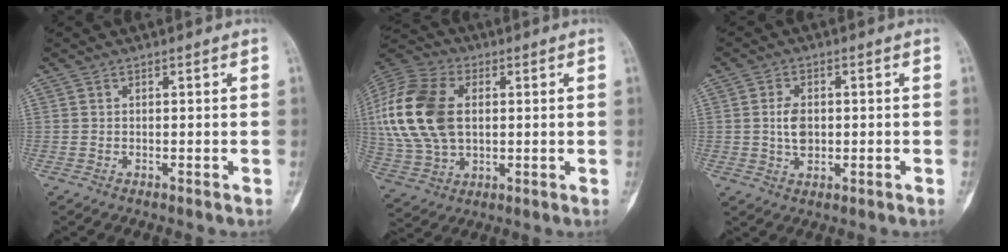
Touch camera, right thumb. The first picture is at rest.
{"total": 20.8, "force": [2.7, 13.7, 15.5], "torque": [-0.340, 0.006, 0.053]}
{"total": 4.8, "force": [0.0, 3.2, 3.6], "torque": [-0.060, 0.001, 0.001]}